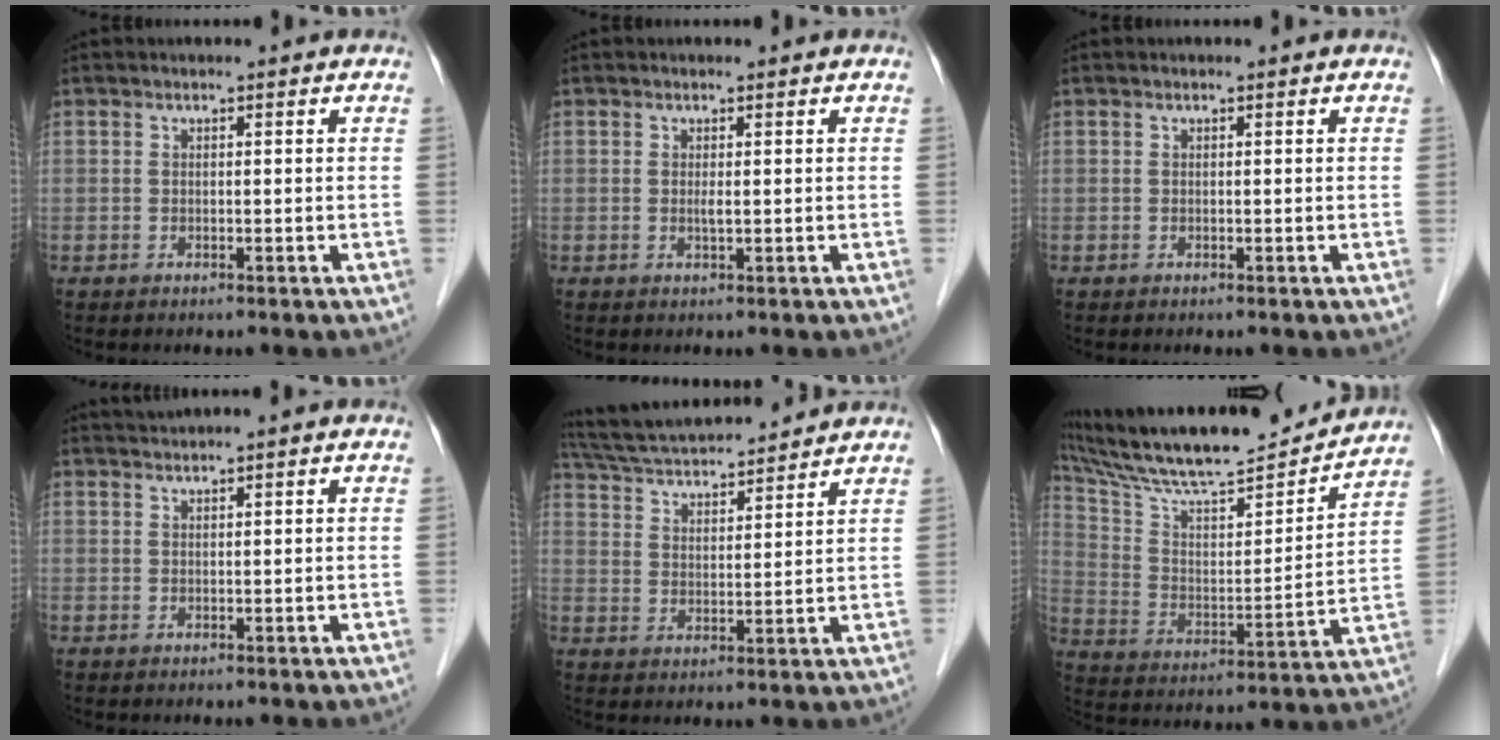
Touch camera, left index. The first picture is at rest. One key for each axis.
{"total": 0.8, "fx": 0.1, "fy": 0.1, "fz": 0.8, "tx": -0.020, "ty": -0.003, "tz": 0.002}
{"total": 0.0}
{"total": 1.2, "fx": 1.1, "fy": -0.4, "fz": 0.4, "tx": -0.009, "ty": 0.011, "tz": 0.026}
{"total": 15.6, "fx": 14.4, "fy": 1.7, "fz": 5.7, "tx": -0.109, "ty": 0.033, "tz": 0.239}
{"total": 22.7, "fx": 20.6, "fy": 2.4, "fz": 9.3, "tx": -0.168, "ty": -0.002, "tz": 0.322}